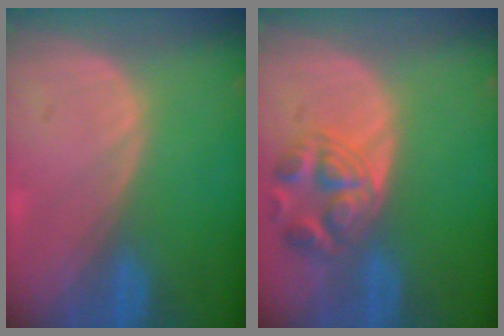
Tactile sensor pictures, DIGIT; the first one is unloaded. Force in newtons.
{"total": 6.0, "press": 6.0, "slide": 0.4}